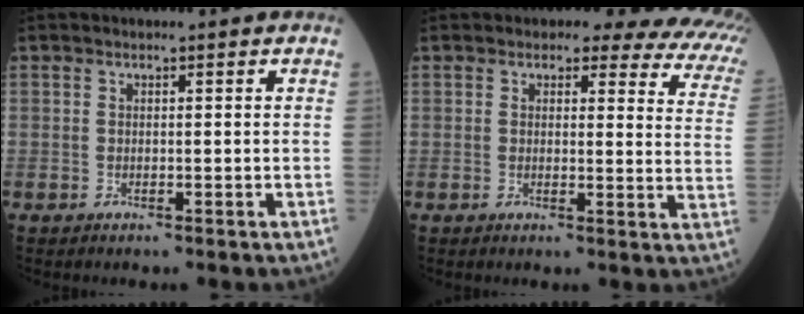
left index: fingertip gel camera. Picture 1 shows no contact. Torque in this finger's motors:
{"motor_torque": [0.74, -1.23, 0.31, 0.09]}